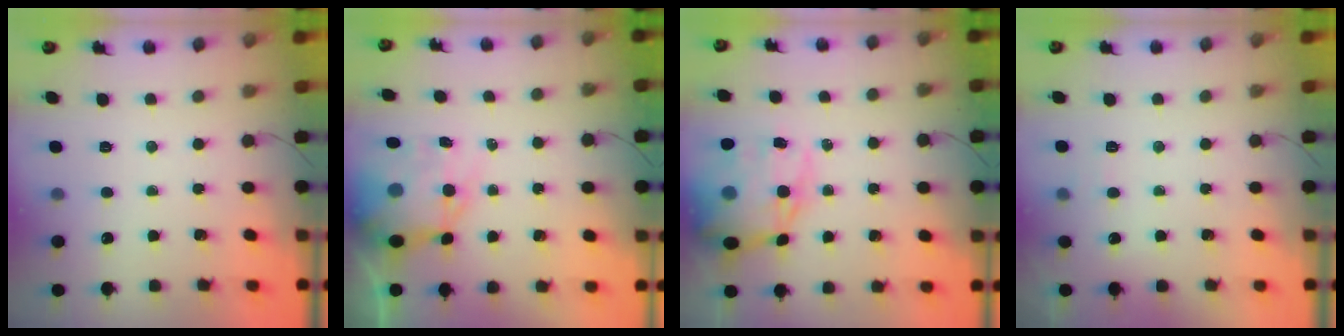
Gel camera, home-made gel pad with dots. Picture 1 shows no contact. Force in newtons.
{"total": 10.7, "press": 10.3, "slide": 3.1}
{"total": 20.0, "press": 19.6, "slide": 4.3}
{"total": 3.6, "press": 3.1, "slide": 1.7}